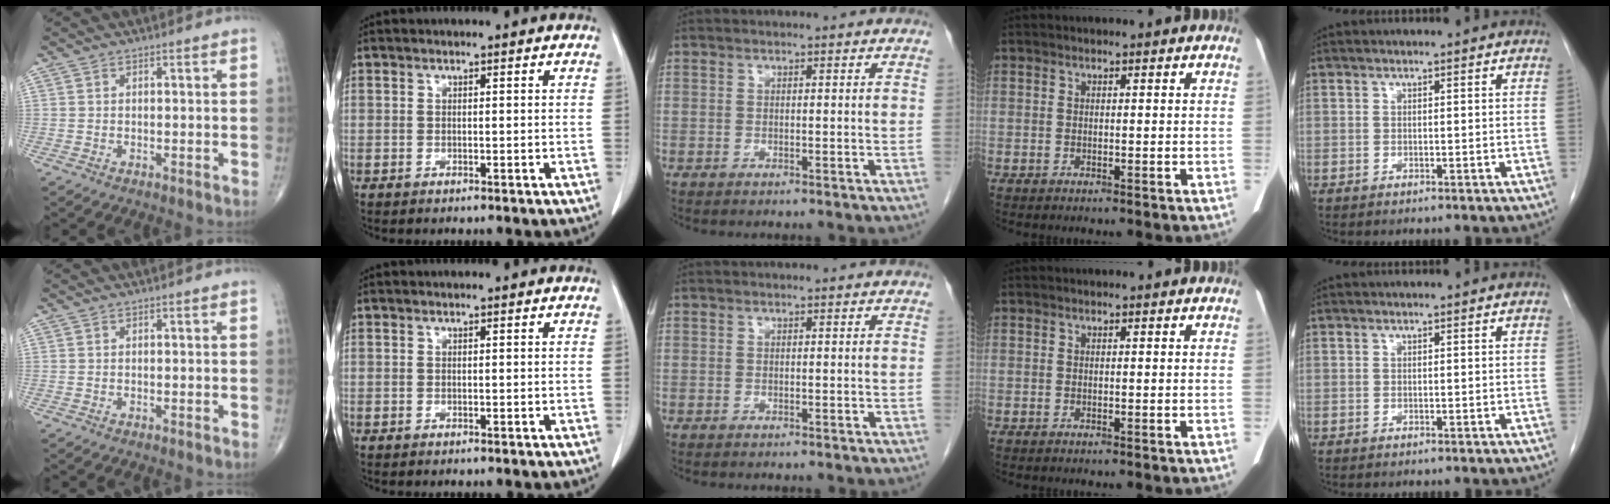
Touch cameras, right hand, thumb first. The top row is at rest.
{}